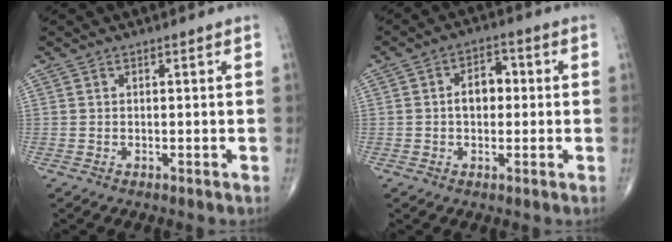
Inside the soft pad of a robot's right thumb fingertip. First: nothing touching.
{"total": 5.7, "force": [0.1, 3.9, 4.2], "torque": [-0.049, 0.017, -0.006]}